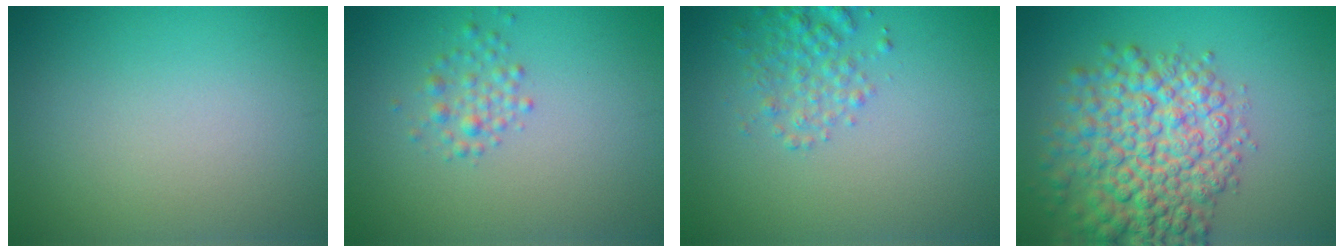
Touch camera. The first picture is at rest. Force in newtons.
{"total": 1.7, "press": 1.7, "slide": 0.0}
{"total": 2.6, "press": 2.6, "slide": 0.1}
{"total": 8.9, "press": 8.9, "slide": 0.2}